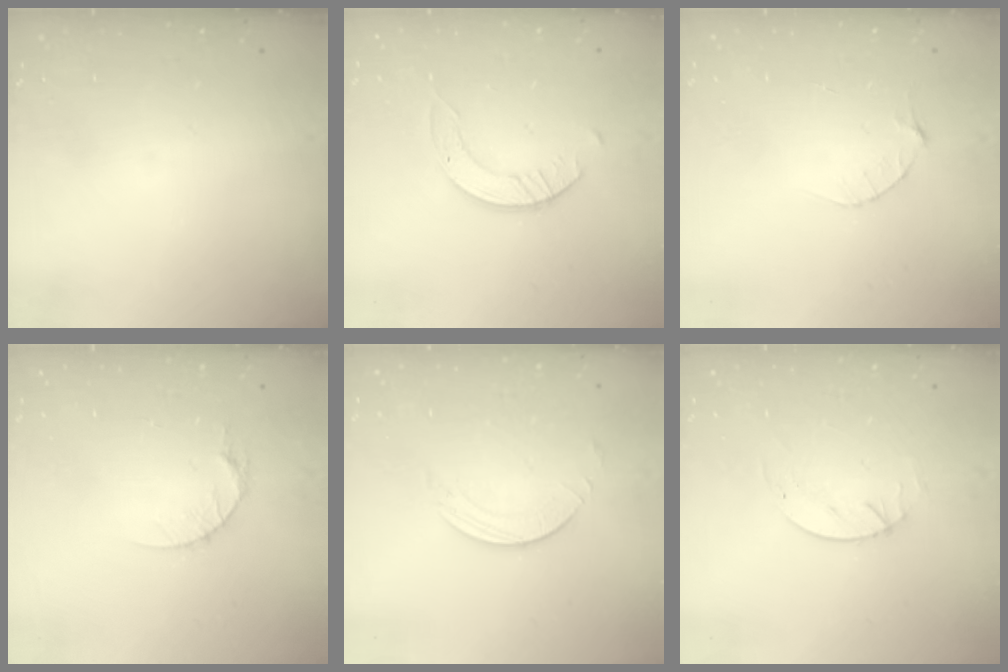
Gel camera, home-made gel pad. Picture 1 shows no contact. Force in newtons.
{"total": 2.5, "press": 2.5, "slide": 0.3}
{"total": 3.1, "press": 3.0, "slide": 0.4}
{"total": 5.3, "press": 5.2, "slide": 0.5}
{"total": 1.6, "press": 1.6, "slide": 0.2}
{"total": 1.7, "press": 1.7, "slide": 0.2}